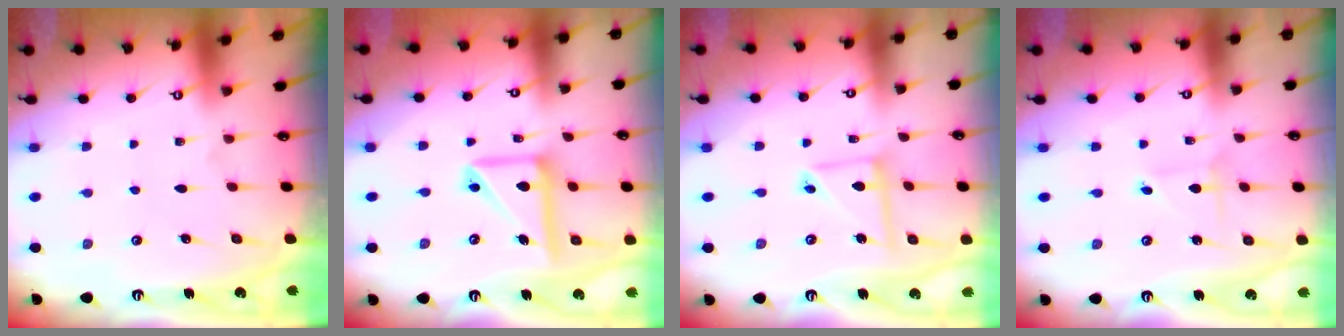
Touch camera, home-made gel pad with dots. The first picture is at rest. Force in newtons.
{"total": 14.4, "press": 14.3, "slide": 1.9}
{"total": 7.0, "press": 7.0, "slide": 0.5}
{"total": 0.7, "press": 0.7, "slide": 0.0}